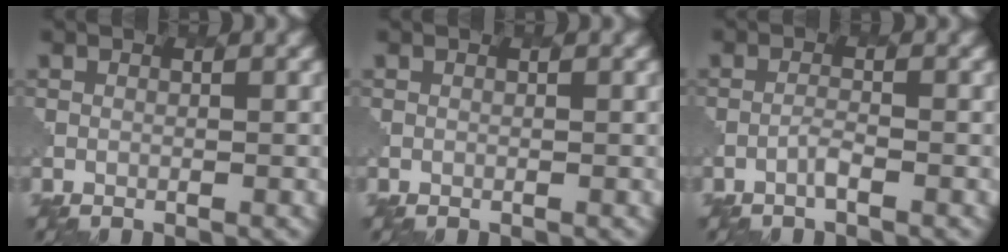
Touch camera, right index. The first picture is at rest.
{"total": 0.0}
{"total": 0.7, "force": [-0.4, 0.0, 0.5], "torque": [-0.011, 0.004, -0.012]}